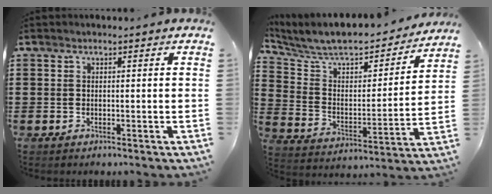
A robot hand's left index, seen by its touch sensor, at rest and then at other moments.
{"total": 7.3, "force": [6.6, 2.1, 2.5], "torque": [-0.083, -0.050, 0.110]}